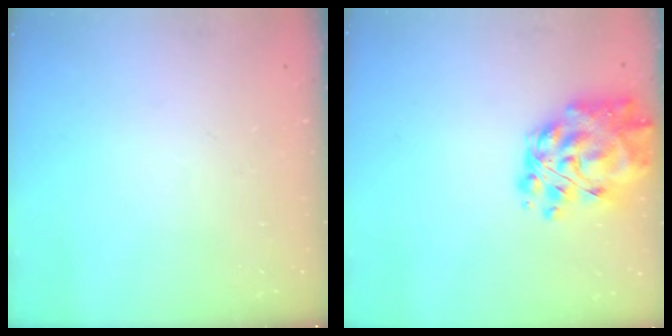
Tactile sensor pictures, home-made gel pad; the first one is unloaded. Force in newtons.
{"total": 15.7, "press": 15.0, "slide": 4.9}